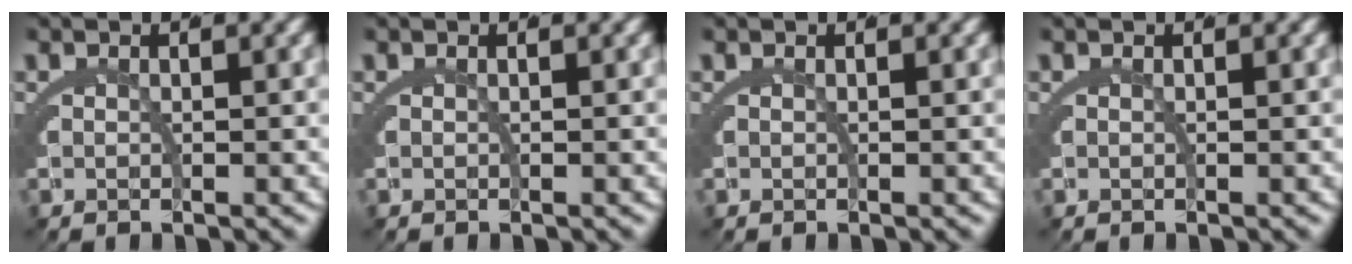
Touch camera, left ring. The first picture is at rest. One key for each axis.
{"total": 0.0}
{"total": 0.0}
{"total": 0.0}